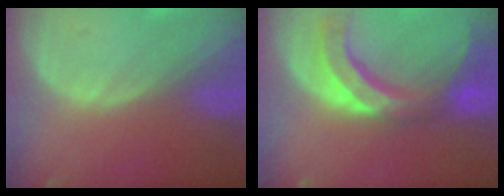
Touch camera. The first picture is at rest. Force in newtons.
{"total": 10.6, "press": 9.3, "slide": 4.9}